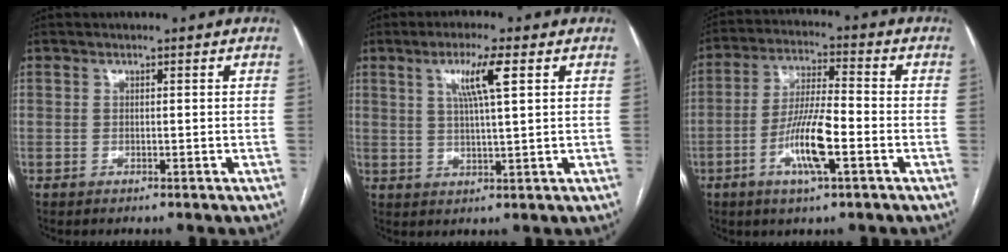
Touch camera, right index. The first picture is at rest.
{"total": 6.3, "force": [2.6, 0.1, 5.8], "torque": [-0.107, 0.003, 0.046]}
{"total": 10.0, "force": [-3.6, 1.3, 9.2], "torque": [-0.178, -0.003, -0.068]}